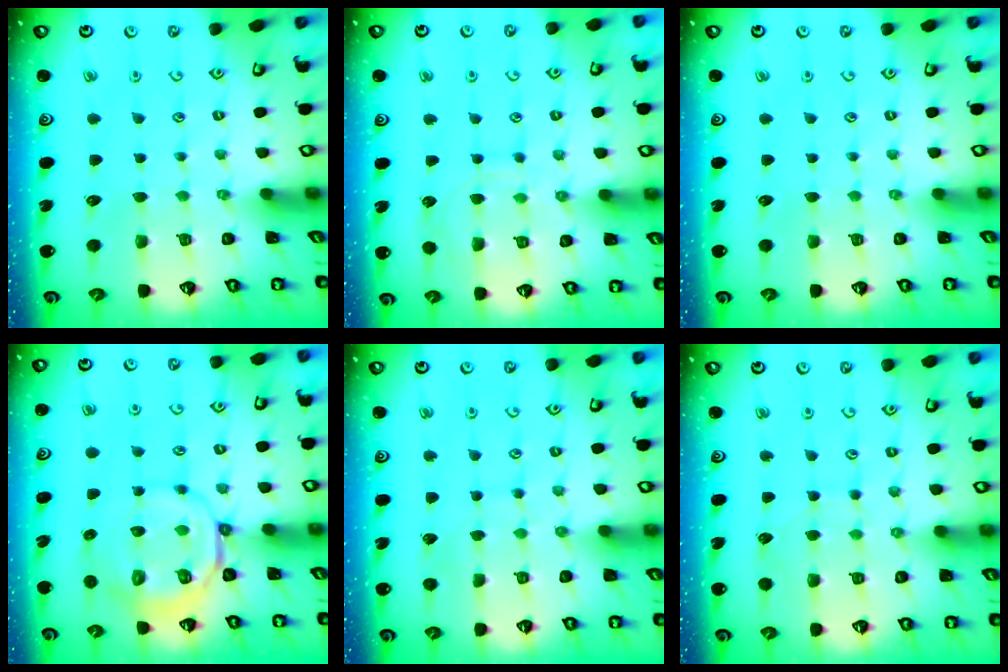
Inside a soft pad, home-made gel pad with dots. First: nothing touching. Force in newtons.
{"total": 9.0, "press": 9.0, "slide": 0.7}
{"total": 0.0}
{"total": 9.3, "press": 8.9, "slide": 2.4}
{"total": 3.5, "press": 3.5, "slide": 0.2}
{"total": 5.7, "press": 5.6, "slide": 0.4}